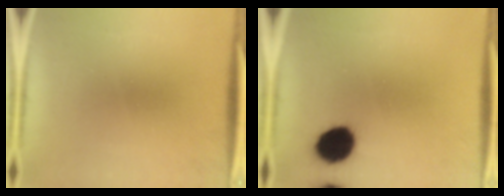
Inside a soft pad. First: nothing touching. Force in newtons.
{"total": 9.2}